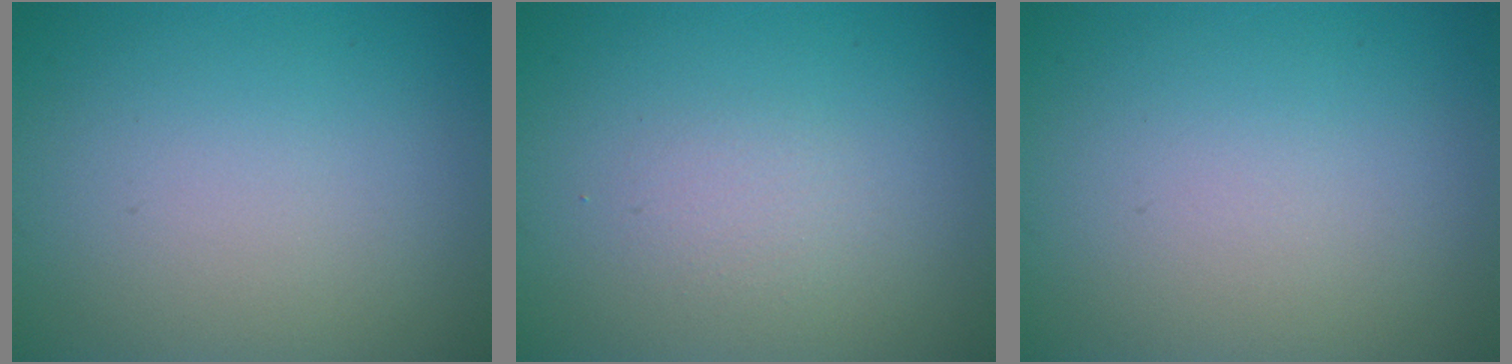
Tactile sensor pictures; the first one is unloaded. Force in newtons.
{"total": 1.2, "press": 1.2, "slide": 0.1}
{"total": 0.0}